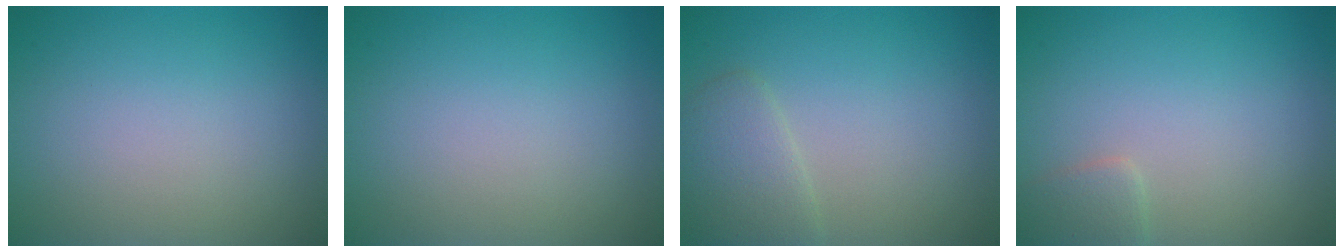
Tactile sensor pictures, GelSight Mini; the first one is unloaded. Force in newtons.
{"total": 0.0}
{"total": 2.6, "press": 2.6, "slide": 0.2}
{"total": 1.6, "press": 1.6, "slide": 0.1}